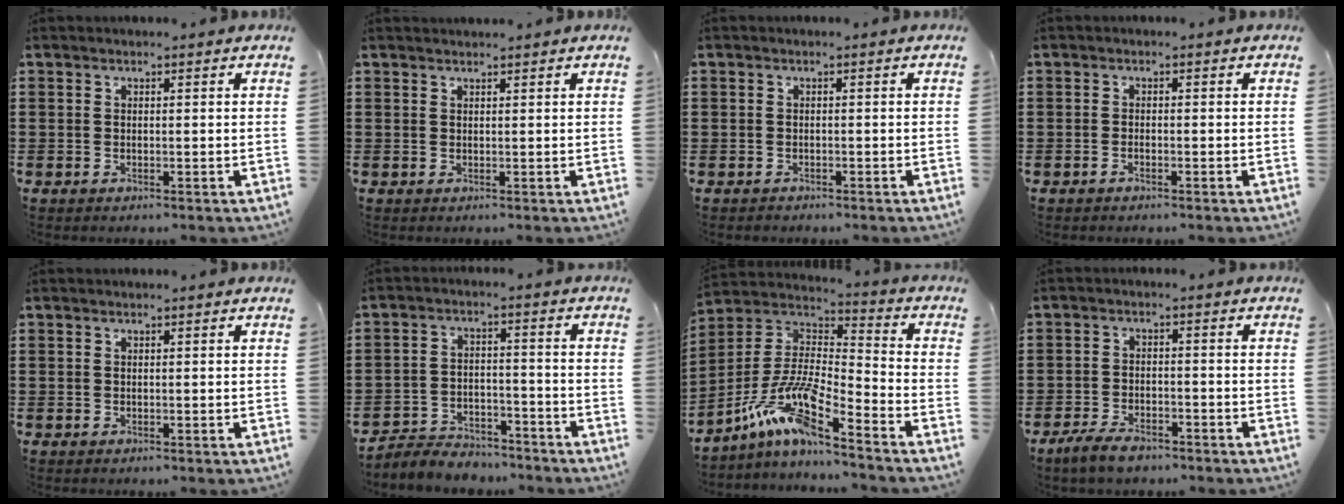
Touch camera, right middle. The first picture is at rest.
{"total": 0.7, "force": [0.7, 0.1, -0.1], "torque": [0.000, -0.001, 0.014]}
{"total": 1.0, "force": [-0.8, 0.7, -0.1], "torque": [0.002, 0.004, -0.018]}
{"total": 0.8, "force": [-0.7, 0.1, 0.5], "torque": [-0.011, -0.003, -0.012]}
{"total": 0.0}
{"total": 4.9, "force": [-4.8, 1.1, 0.1], "torque": [-0.005, 0.011, -0.100]}
{"total": 11.0, "force": [-8.2, 1.2, 7.2], "torque": [-0.174, -0.018, -0.174]}
{"total": 4.0, "force": [-3.3, 1.4, 1.7], "torque": [-0.043, 0.003, -0.067]}